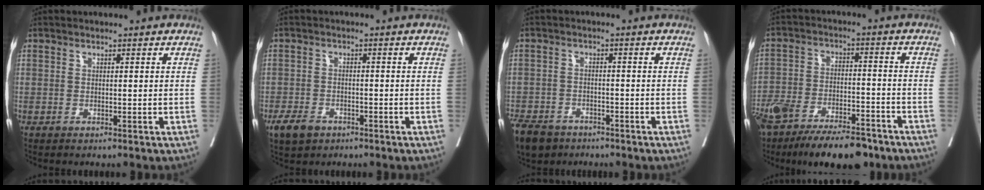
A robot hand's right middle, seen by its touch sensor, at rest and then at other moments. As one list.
[{"total": 4.1, "force": [-2.6, 2.5, 1.9], "torque": [-0.036, 0.000, -0.041]}, {"total": 8.6, "force": [-6.4, 4.9, 3.0], "torque": [-0.064, -0.008, -0.107]}, {"total": 18.5, "force": [-13.9, 6.2, 10.4], "torque": [-0.200, -0.012, -0.225]}]